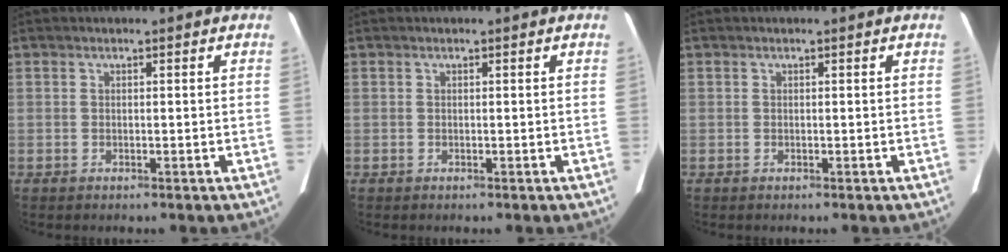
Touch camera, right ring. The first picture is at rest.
{"total": 0.0}
{"total": 0.0}